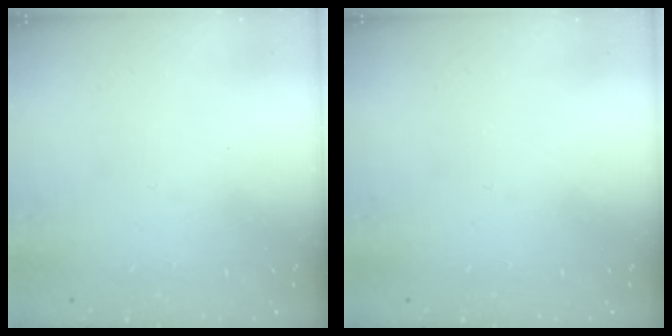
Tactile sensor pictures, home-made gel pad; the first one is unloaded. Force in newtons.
{"total": 0.0}